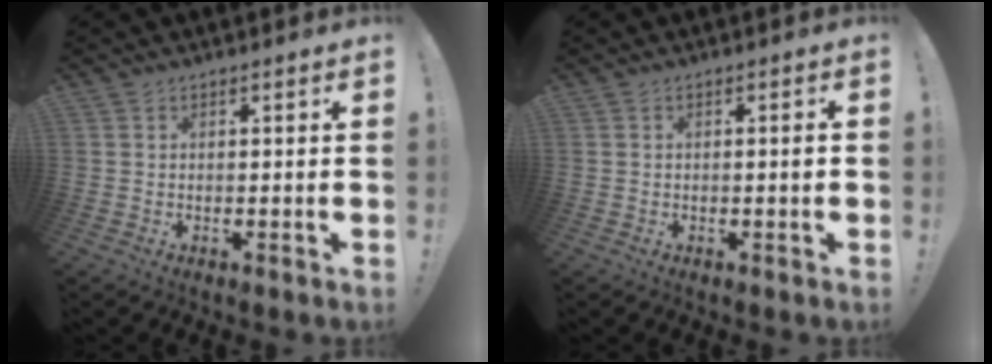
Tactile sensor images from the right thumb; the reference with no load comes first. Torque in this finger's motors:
{"motor_torque": [-0.02, 0.03, 0.28, -0.04, 0.05]}